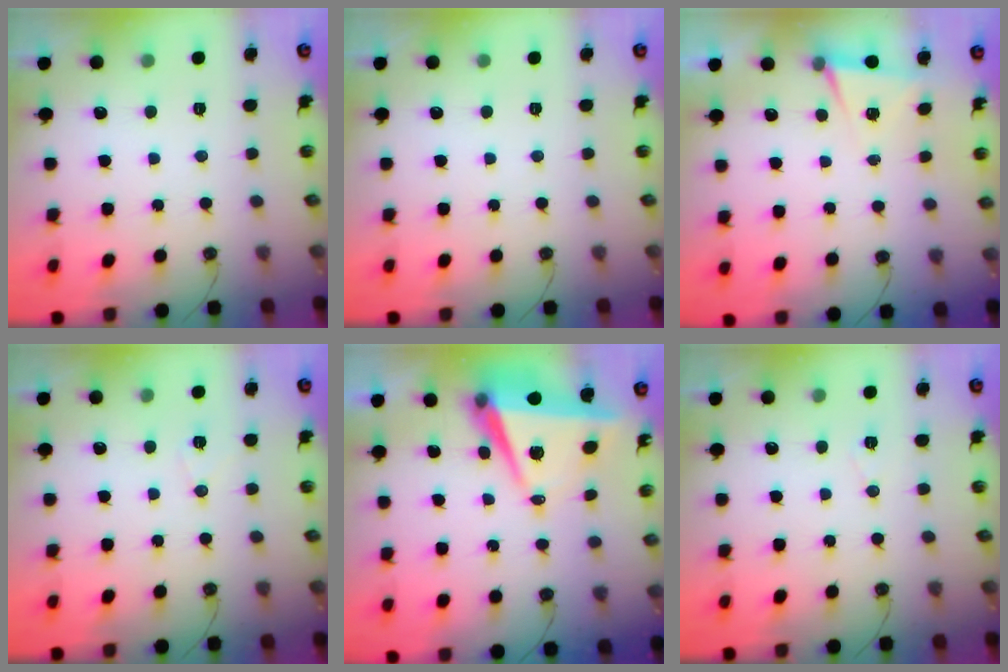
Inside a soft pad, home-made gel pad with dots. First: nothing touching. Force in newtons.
{"total": 0.0}
{"total": 4.2, "press": 2.0, "slide": 3.7}
{"total": 5.8, "press": 4.5, "slide": 3.7}
{"total": 7.9, "press": 6.7, "slide": 4.2}
{"total": 5.3, "press": 2.9, "slide": 4.5}